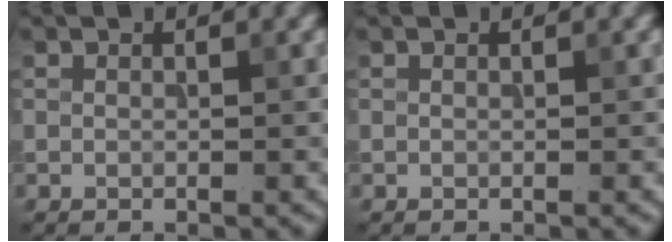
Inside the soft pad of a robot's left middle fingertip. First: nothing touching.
{"total": 0.0}